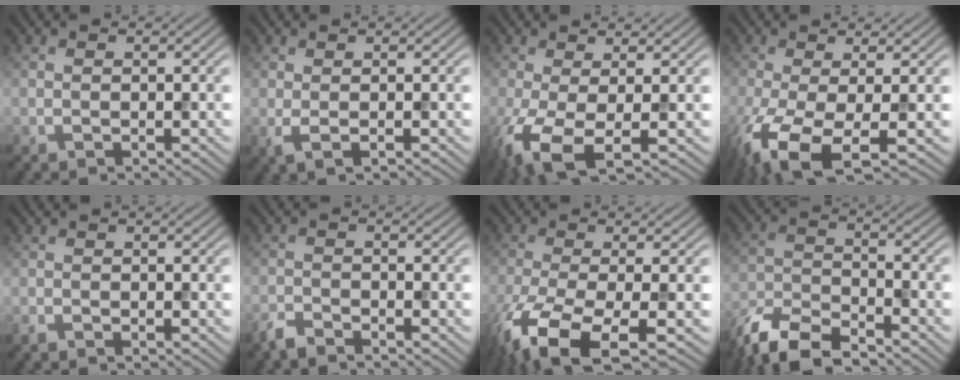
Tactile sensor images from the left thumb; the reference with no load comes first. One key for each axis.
{"total": 2.0, "fx": 0.0, "fy": 0.4, "fz": 1.9, "tx": -0.043, "ty": -0.001, "tz": 0.000}
{"total": 6.7, "fx": -2.6, "fy": 2.0, "fz": 5.9, "tx": -0.135, "ty": -0.014, "tz": -0.053}
{"total": 9.1, "fx": -3.9, "fy": 2.7, "fz": 7.7, "tx": -0.169, "ty": -0.026, "tz": -0.074}
{"total": 0.6, "fx": -0.5, "fy": 0.0, "fz": 0.2, "tx": -0.004, "ty": 0.000, "tz": -0.010}
{"total": 2.4, "fx": -2.2, "fy": 0.3, "fz": 0.7, "tx": -0.017, "ty": -0.005, "tz": -0.054}
{"total": 10.2, "fx": -5.5, "fy": 2.8, "fz": 8.0, "tx": -0.167, "ty": -0.028, "tz": -0.102}
{"total": 9.2, "fx": -7.7, "fy": 2.5, "fz": 4.2, "tx": -0.089, "ty": -0.013, "tz": -0.162}